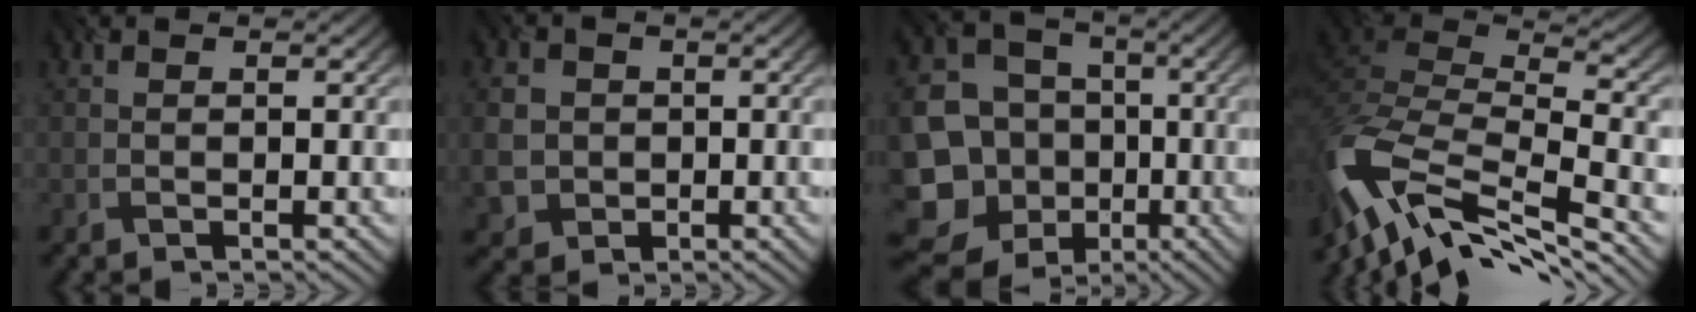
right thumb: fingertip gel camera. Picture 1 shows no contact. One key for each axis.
{"total": 4.6, "fx": -0.2, "fy": 4.3, "fz": 1.6, "tx": -0.060, "ty": -0.014, "tz": -0.009}
{"total": 15.4, "fx": -4.7, "fy": 13.7, "fz": 5.2, "tx": -0.165, "ty": -0.022, "tz": -0.082}
{"total": 13.4, "fx": -9.2, "fy": 4.9, "fz": 8.4, "tx": -0.220, "ty": -0.003, "tz": -0.173}